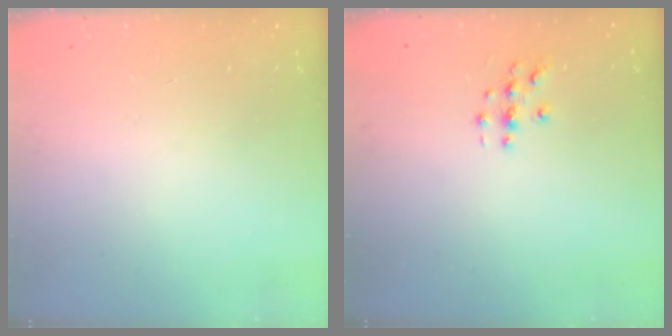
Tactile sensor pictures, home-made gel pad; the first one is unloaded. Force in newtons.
{"total": 2.8, "press": 2.8, "slide": 0.3}